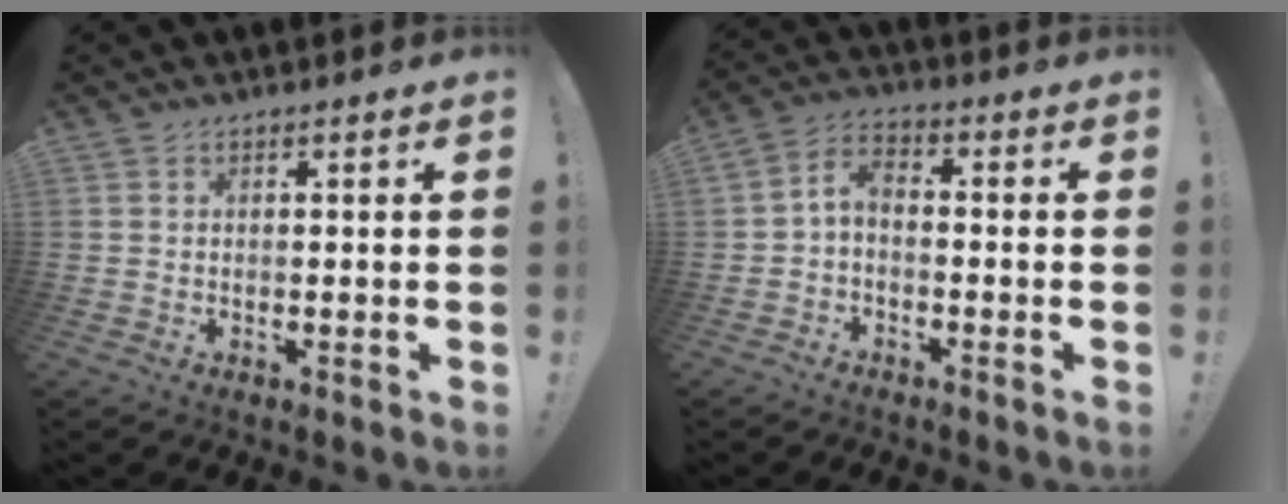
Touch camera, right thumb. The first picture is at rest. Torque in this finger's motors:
{"motor_torque": [-0.01, 0.17, 0.07, -0.29, 0.00]}